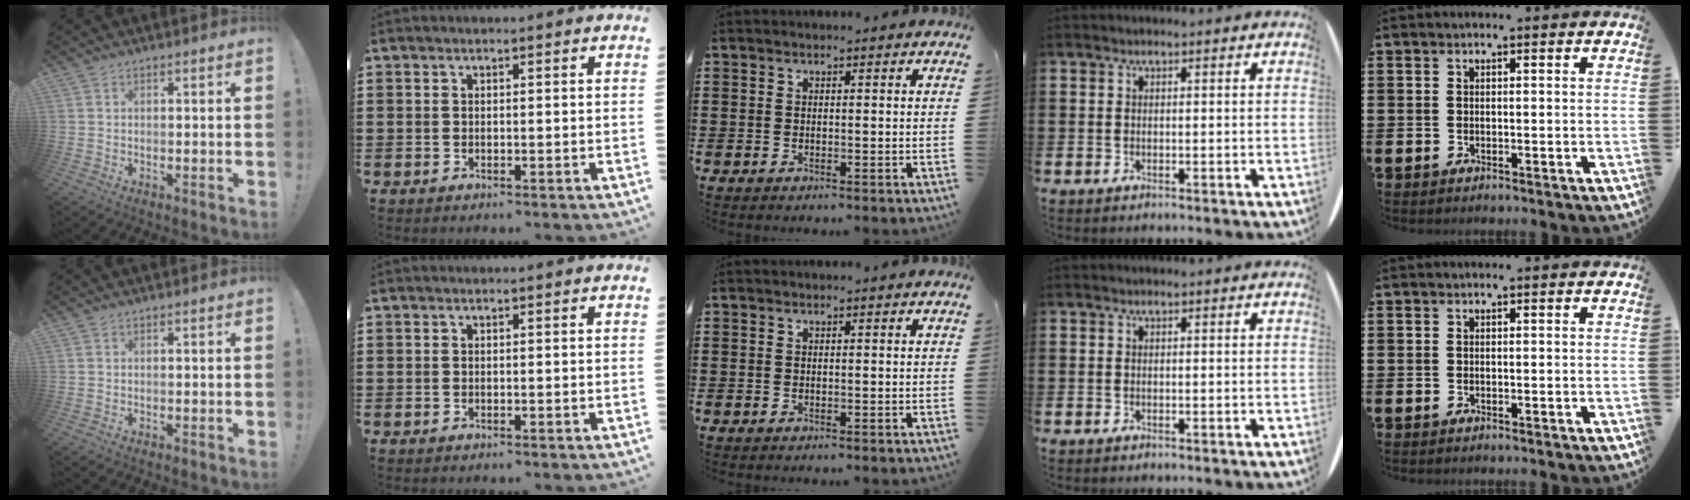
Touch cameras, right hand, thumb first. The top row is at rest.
{}